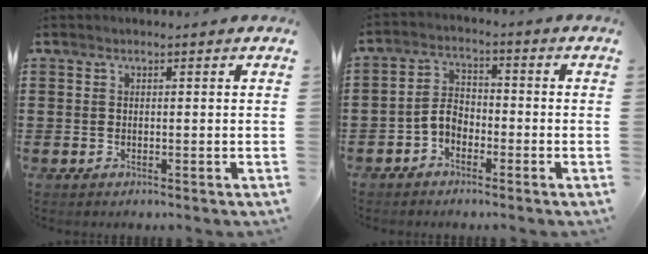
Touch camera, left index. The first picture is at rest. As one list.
[{"total": 3.8, "force": [-2.2, 2.3, 2.0], "torque": [-0.054, 0.006, -0.049]}]